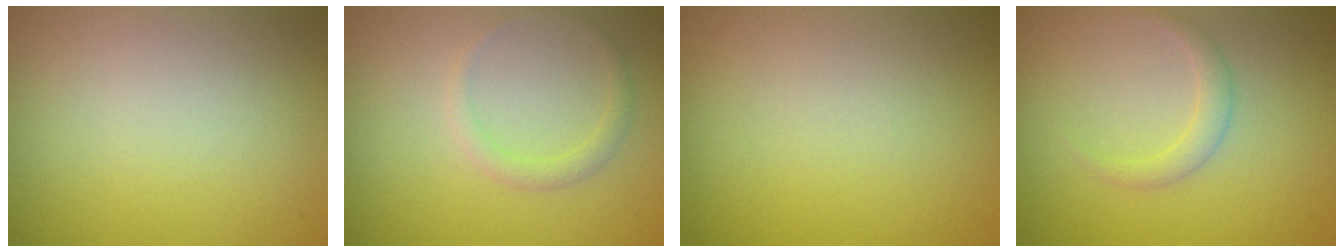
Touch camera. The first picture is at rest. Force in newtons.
{"total": 1.3, "press": 1.3, "slide": 0.1}
{"total": 0.0}
{"total": 1.5, "press": 1.5, "slide": 0.0}